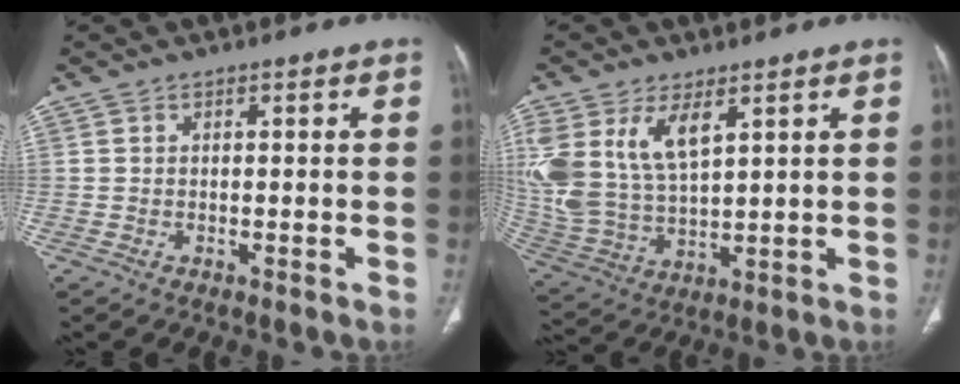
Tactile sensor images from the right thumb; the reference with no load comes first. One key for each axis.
{"total": 16.0, "fx": 6.8, "fy": 8.4, "fz": 11.7, "tx": -0.249, "ty": -0.020, "tz": 0.147}